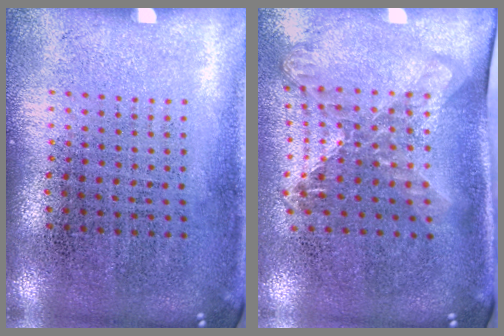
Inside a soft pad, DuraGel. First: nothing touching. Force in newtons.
{"total": 1.7, "press": 1.3, "slide": 1.0}